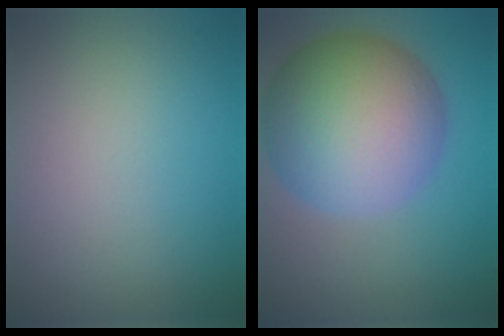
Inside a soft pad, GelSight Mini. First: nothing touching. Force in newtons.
{"total": 11.7, "press": 11.7, "slide": 0.3}